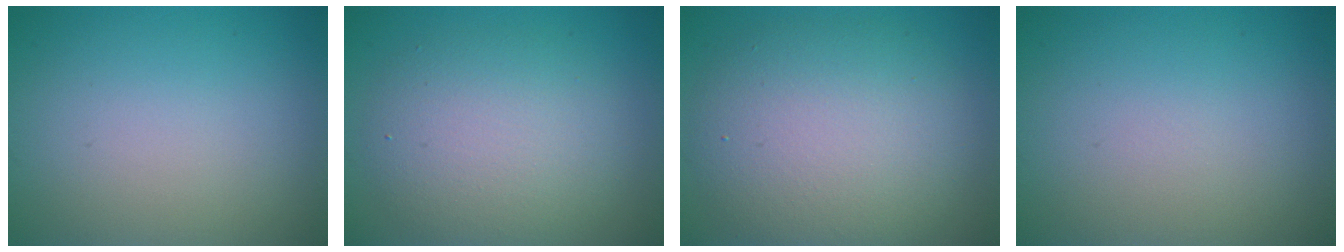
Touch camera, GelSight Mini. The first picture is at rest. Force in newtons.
{"total": 5.7, "press": 5.7, "slide": 0.1}
{"total": 8.3, "press": 8.2, "slide": 0.2}
{"total": 0.0}